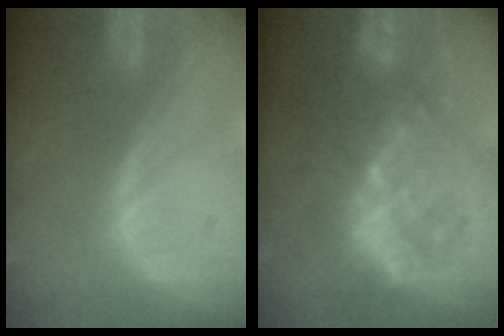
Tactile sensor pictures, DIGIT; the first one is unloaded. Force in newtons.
{"total": 9.3, "press": 8.6, "slide": 3.5}